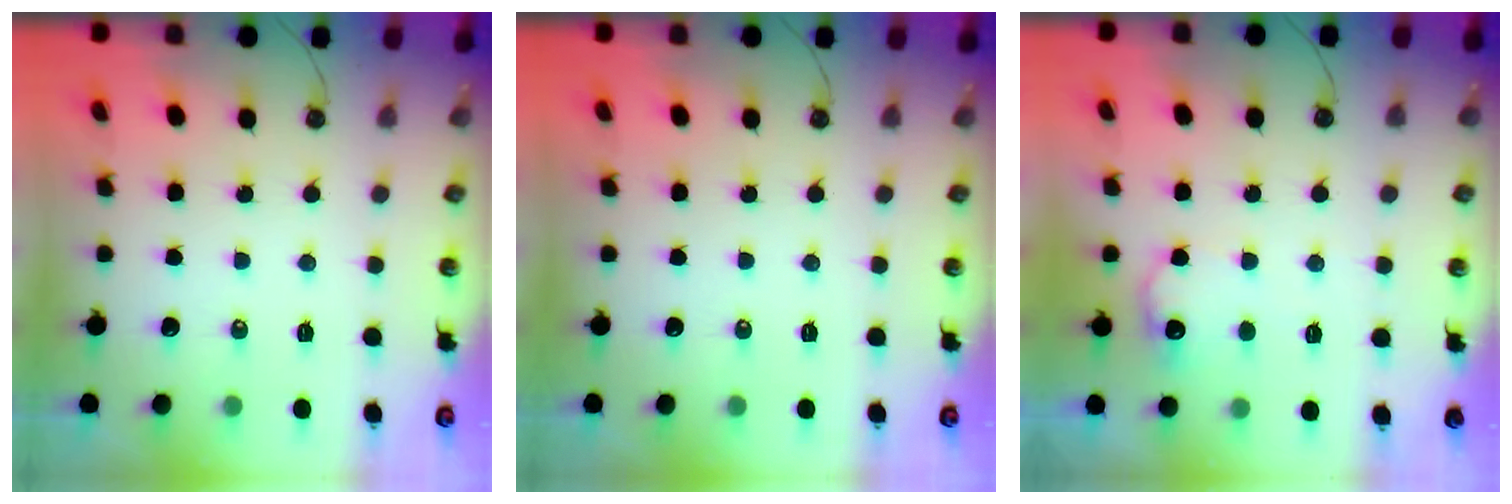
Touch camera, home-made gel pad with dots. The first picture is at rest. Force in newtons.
{"total": 0.0}
{"total": 9.6, "press": 9.6, "slide": 0.6}